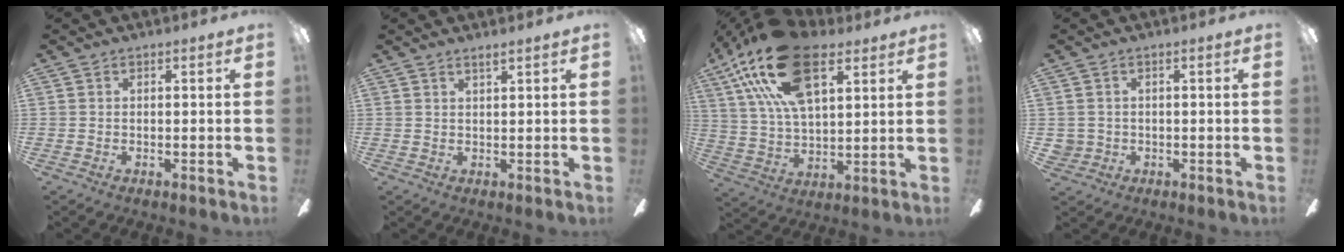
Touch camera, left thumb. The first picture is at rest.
{"total": 1.8, "force": [1.6, -0.3, 0.7], "torque": [-0.018, -0.005, 0.030]}
{"total": 23.7, "force": [12.7, 11.5, 16.4], "torque": [-0.318, -0.035, 0.221]}
{"total": 2.0, "force": [0.1, 2.0, 0.3], "torque": [-0.010, 0.003, 0.001]}